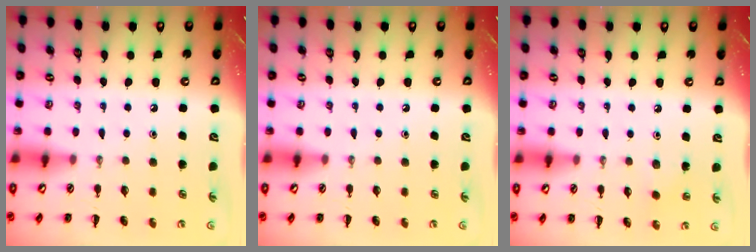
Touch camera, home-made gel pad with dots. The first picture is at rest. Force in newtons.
{"total": 0.0}
{"total": 2.3, "press": 2.2, "slide": 0.7}